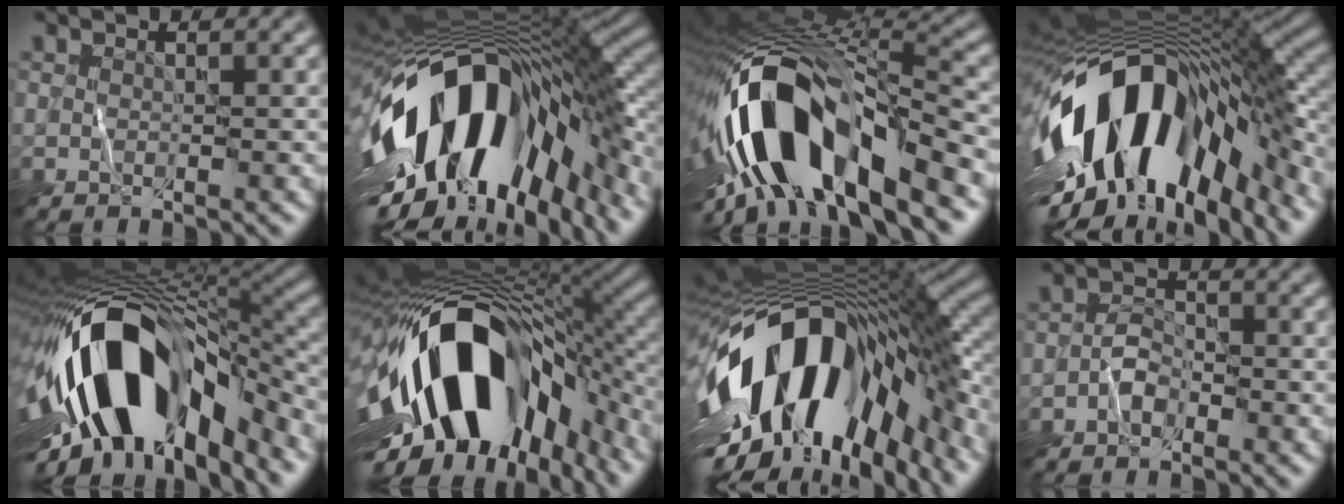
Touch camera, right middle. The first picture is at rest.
{"total": 16.7, "force": [-4.7, 8.1, 13.8], "torque": [-0.231, -0.009, -0.080]}
{"total": 15.9, "force": [-5.4, 6.8, 13.3], "torque": [-0.234, 0.014, -0.091]}
{"total": 15.3, "force": [-5.0, 7.5, 12.3], "torque": [-0.214, 0.002, -0.087]}
{"total": 16.9, "force": [-5.0, 8.5, 13.7], "torque": [-0.238, 0.005, -0.083]}
{"total": 18.7, "force": [-4.4, 9.7, 15.4], "torque": [-0.271, -0.016, -0.064]}
{"total": 16.8, "force": [-4.7, 8.2, 13.9], "torque": [-0.237, -0.011, -0.082]}
{"total": 1.7, "force": [-1.0, 1.1, 0.9], "torque": [-0.013, 0.009, -0.023]}